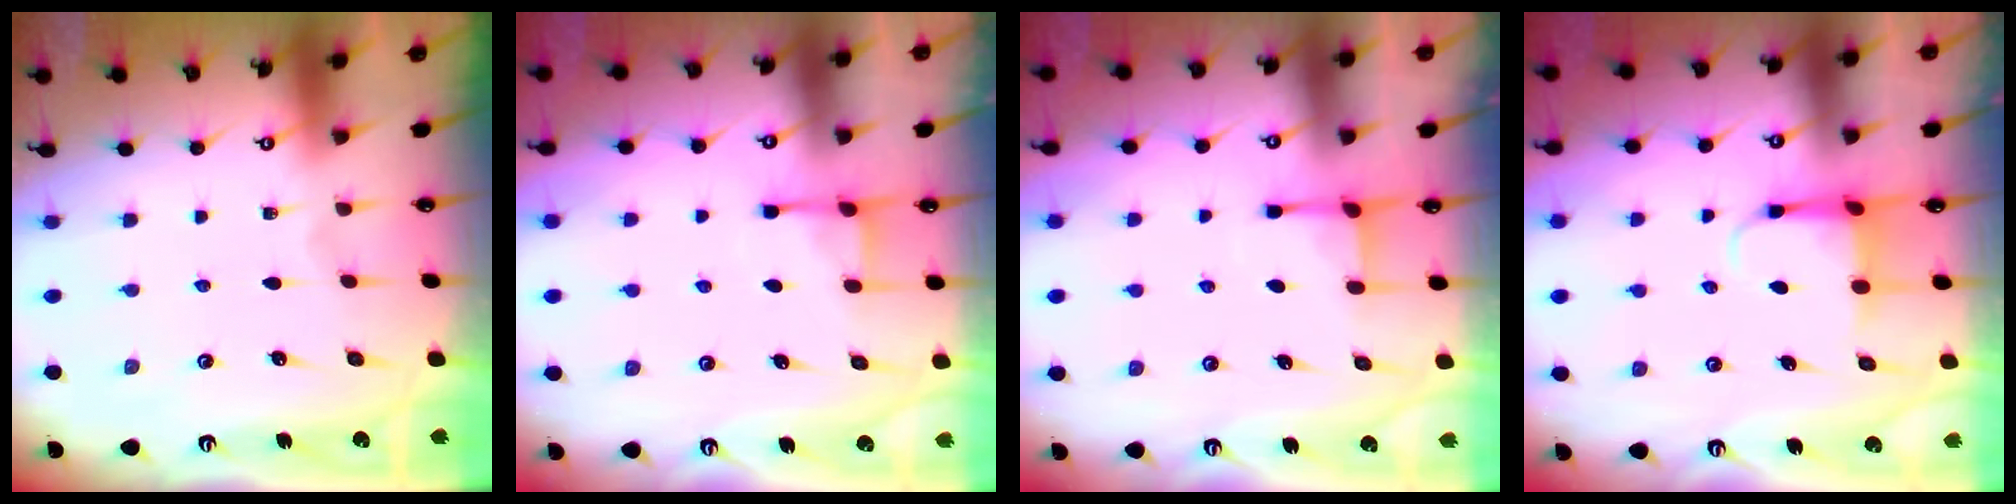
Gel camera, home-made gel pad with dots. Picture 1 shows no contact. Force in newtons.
{"total": 4.0, "press": 3.9, "slide": 0.6}
{"total": 2.4, "press": 2.4, "slide": 0.3}
{"total": 5.0, "press": 4.9, "slide": 0.7}